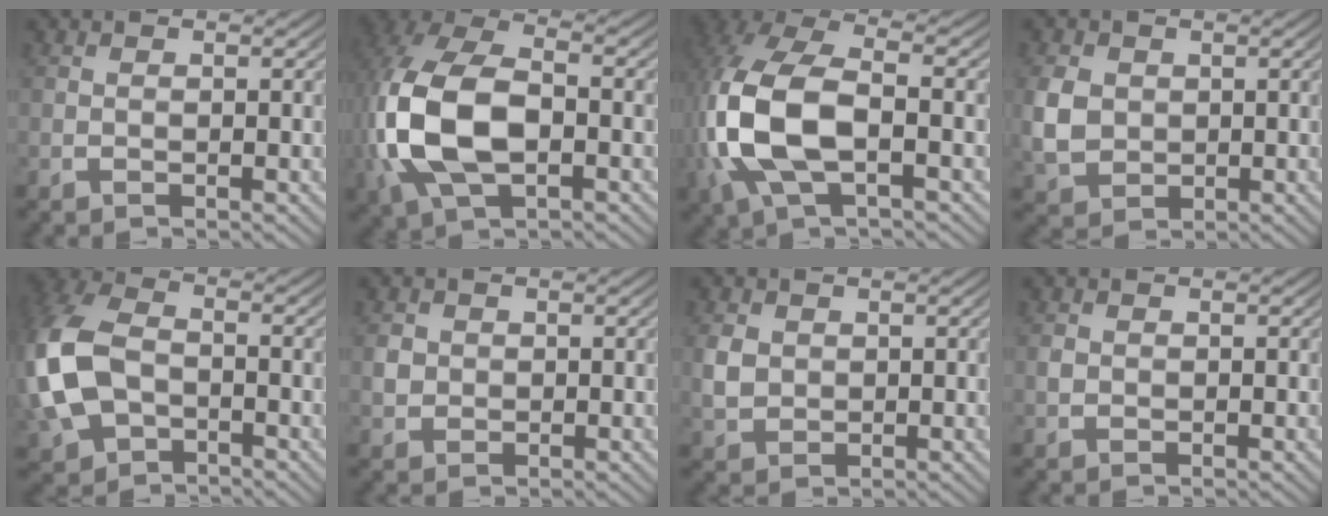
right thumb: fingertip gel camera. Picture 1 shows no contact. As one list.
[{"total": 13.7, "force": [-1.0, 8.8, 10.4], "torque": [-0.284, -0.049, 0.009]}, {"total": 12.6, "force": [-0.9, 7.4, 10.1], "torque": [-0.278, -0.043, 0.007]}, {"total": 4.4, "force": [0.2, 3.7, 2.3], "torque": [-0.067, -0.016, 0.020]}, {"total": 9.4, "force": [-1.4, 7.3, 5.7], "torque": [-0.185, -0.037, -0.003]}, {"total": 1.8, "force": [0.2, 1.7, 0.6], "torque": [-0.018, -0.005, 0.008]}, {"total": 2.5, "force": [0.4, 2.1, 1.2], "torque": [-0.031, -0.006, 0.018]}, {"total": 0.7, "force": [0.0, 0.6, 0.2], "torque": [-0.007, -0.003, 0.002]}]